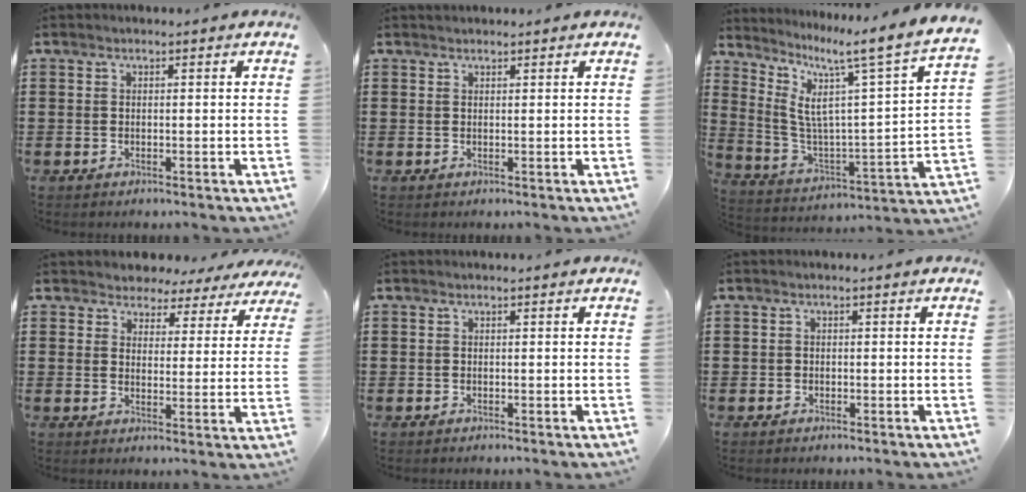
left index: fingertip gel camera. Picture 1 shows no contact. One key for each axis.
{"total": 0.6, "fx": 0.6, "fy": 0.1, "fz": 0.1, "tx": -0.004, "ty": 0.000, "tz": 0.013}
{"total": 7.5, "fx": 5.1, "fy": 0.3, "fz": 5.4, "tx": -0.127, "ty": -0.061, "tz": 0.067}
{"total": 3.8, "fx": 3.4, "fy": 1.5, "fz": 0.1, "tx": -0.025, "ty": -0.014, "tz": 0.057}
{"total": 0.0}
{"total": 0.6, "fx": -0.4, "fy": 0.5, "fz": 0.0, "tx": -0.002, "ty": 0.002, "tz": -0.009}